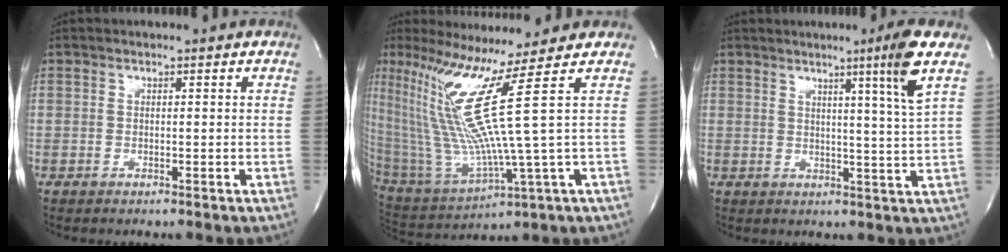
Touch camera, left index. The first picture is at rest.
{"total": 15.2, "force": [6.6, -3.7, 13.2], "torque": [-0.264, -0.021, 0.123]}
{"total": 6.6, "force": [3.2, -2.6, 5.2], "torque": [-0.083, -0.025, 0.053]}